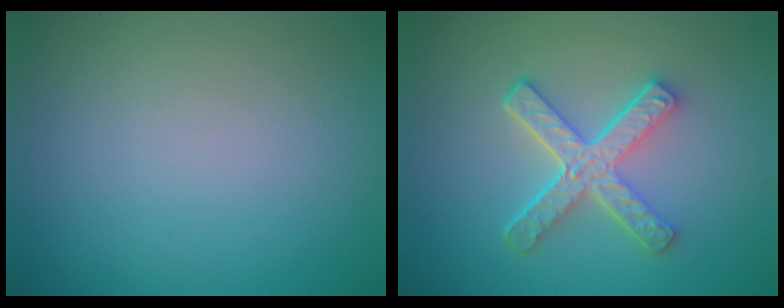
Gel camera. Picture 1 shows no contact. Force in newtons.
{"total": 5.0, "press": 3.8, "slide": 3.3}